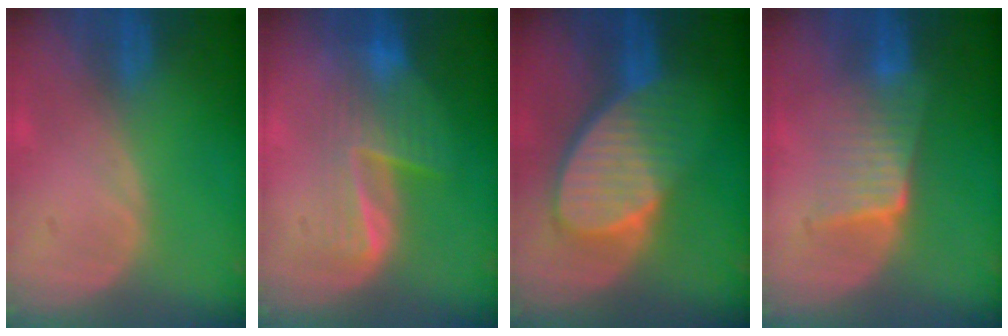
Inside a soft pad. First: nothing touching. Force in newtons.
{"total": 6.8, "press": 6.4, "slide": 2.3}
{"total": 9.2, "press": 8.2, "slide": 4.1}
{"total": 6.6, "press": 5.8, "slide": 3.3}